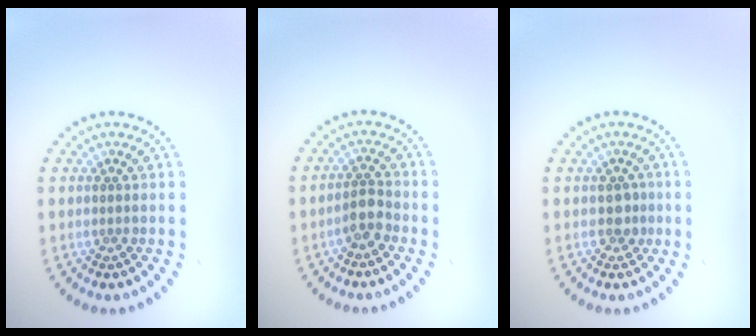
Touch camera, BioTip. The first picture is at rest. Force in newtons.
{"total": 2.0, "press": 1.6, "slide": 1.1}
{"total": 1.3, "press": 1.1, "slide": 0.6}